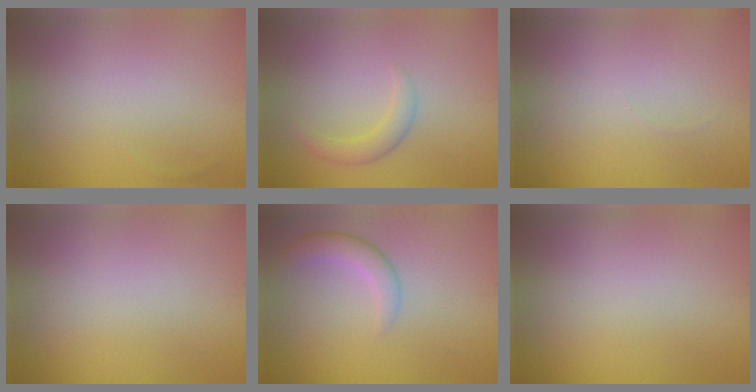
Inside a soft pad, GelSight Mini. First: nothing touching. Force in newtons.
{"total": 1.8, "press": 1.8, "slide": 0.0}
{"total": 0.0}
{"total": 0.0}
{"total": 2.6, "press": 2.6, "slide": 0.1}
{"total": 0.0}